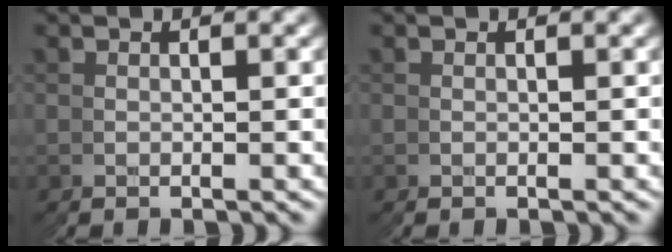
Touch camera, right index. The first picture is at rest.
{"total": 0.0}